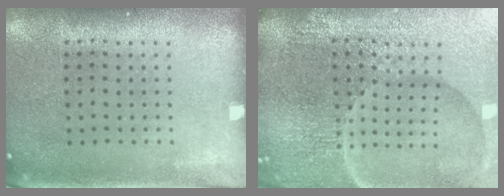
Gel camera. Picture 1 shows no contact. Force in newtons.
{"total": 7.4, "press": 6.4, "slide": 3.6}